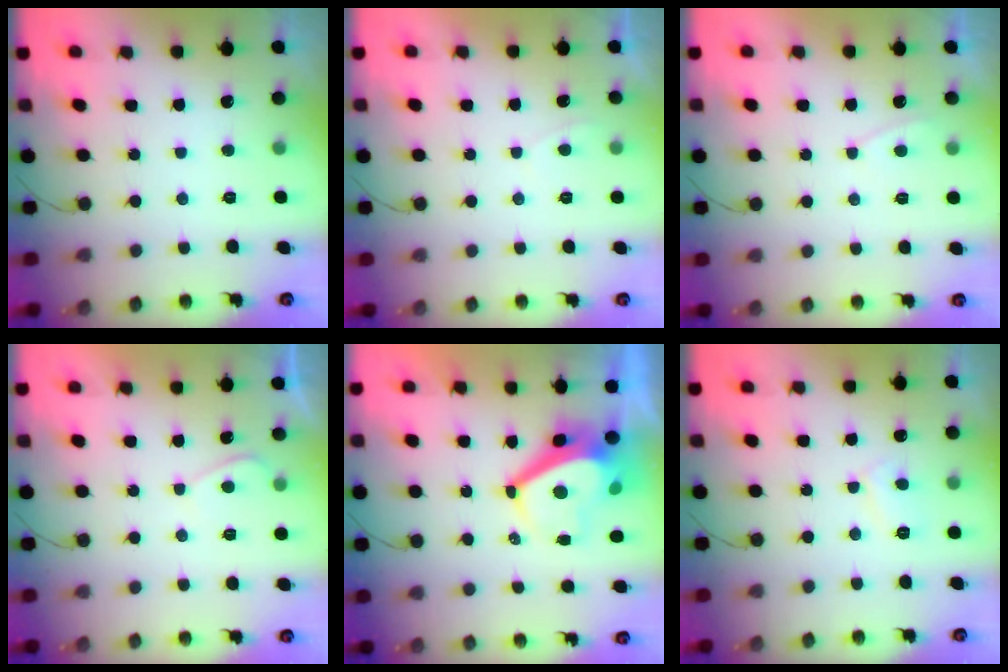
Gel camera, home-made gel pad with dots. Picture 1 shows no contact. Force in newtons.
{"total": 0.0}
{"total": 2.0, "press": 2.0, "slide": 0.3}
{"total": 0.7, "press": 0.4, "slide": 0.5}
{"total": 6.9, "press": 6.9, "slide": 0.8}
{"total": 5.6, "press": 5.6, "slide": 0.6}